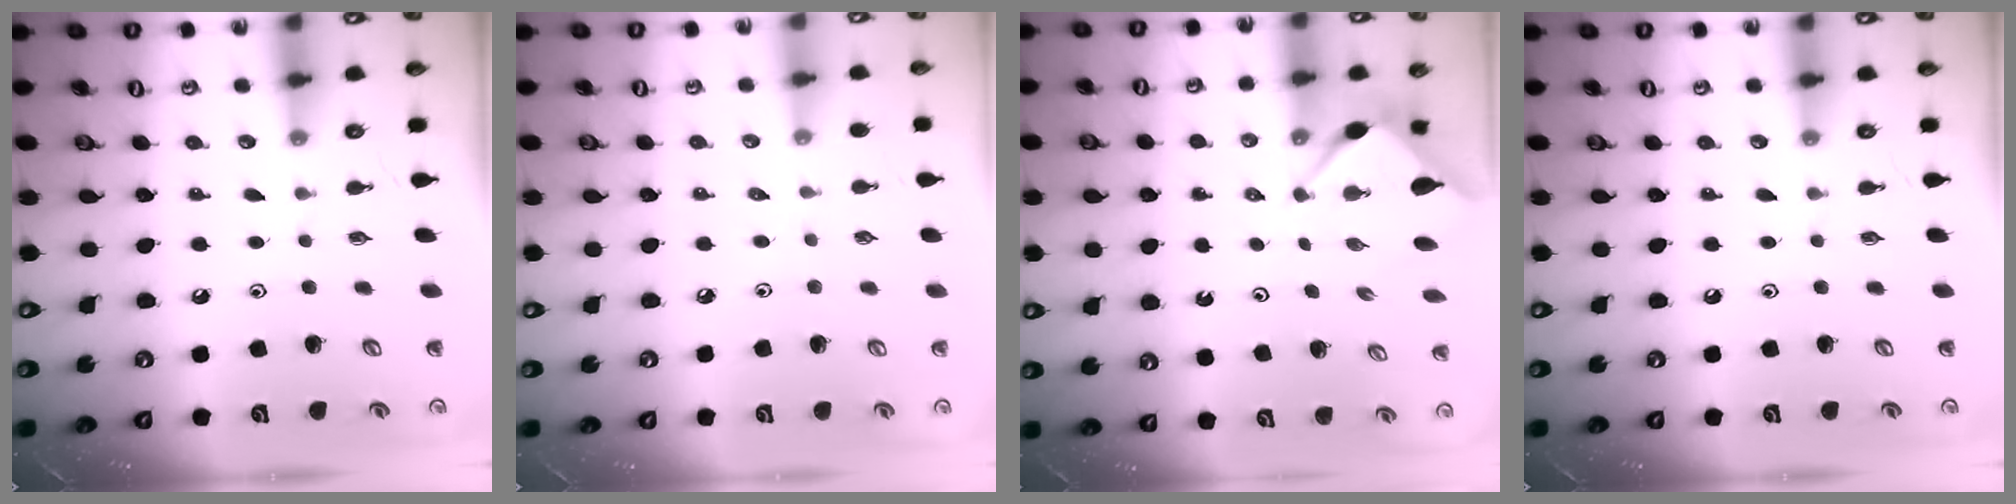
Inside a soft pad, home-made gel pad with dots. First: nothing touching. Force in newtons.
{"total": 2.9, "press": 2.8, "slide": 0.6}
{"total": 2.9, "press": 2.9, "slide": 0.3}
{"total": 0.0}